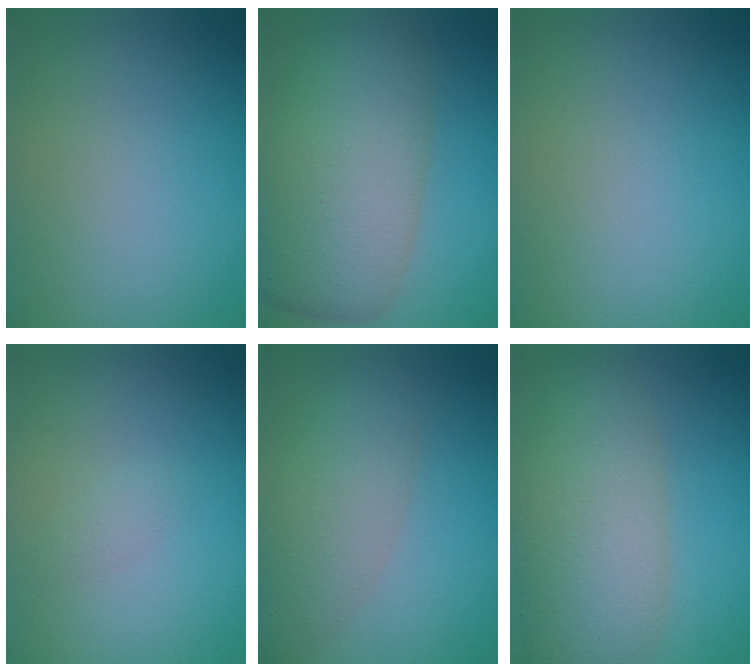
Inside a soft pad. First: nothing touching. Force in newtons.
{"total": 10.5, "press": 10.5, "slide": 0.7}
{"total": 0.0}
{"total": 0.7, "press": 0.7, "slide": 0.1}
{"total": 4.7, "press": 4.7, "slide": 0.2}
{"total": 8.5, "press": 8.5, "slide": 0.8}